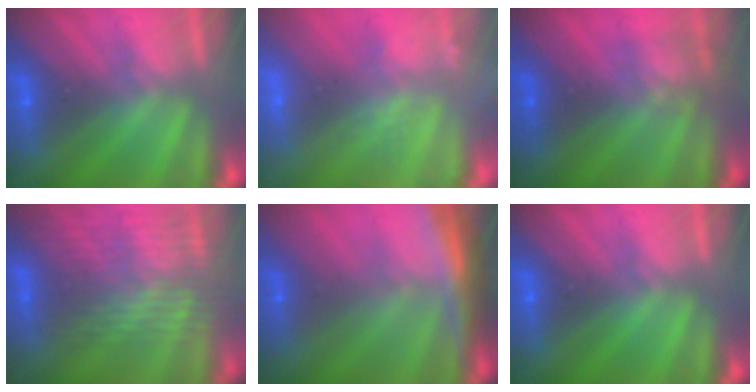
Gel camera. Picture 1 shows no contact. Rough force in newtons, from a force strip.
{"total": 2.1}
{"total": 2.4}
{"total": 3.4}
{"total": 5.9}
{"total": 0.0}